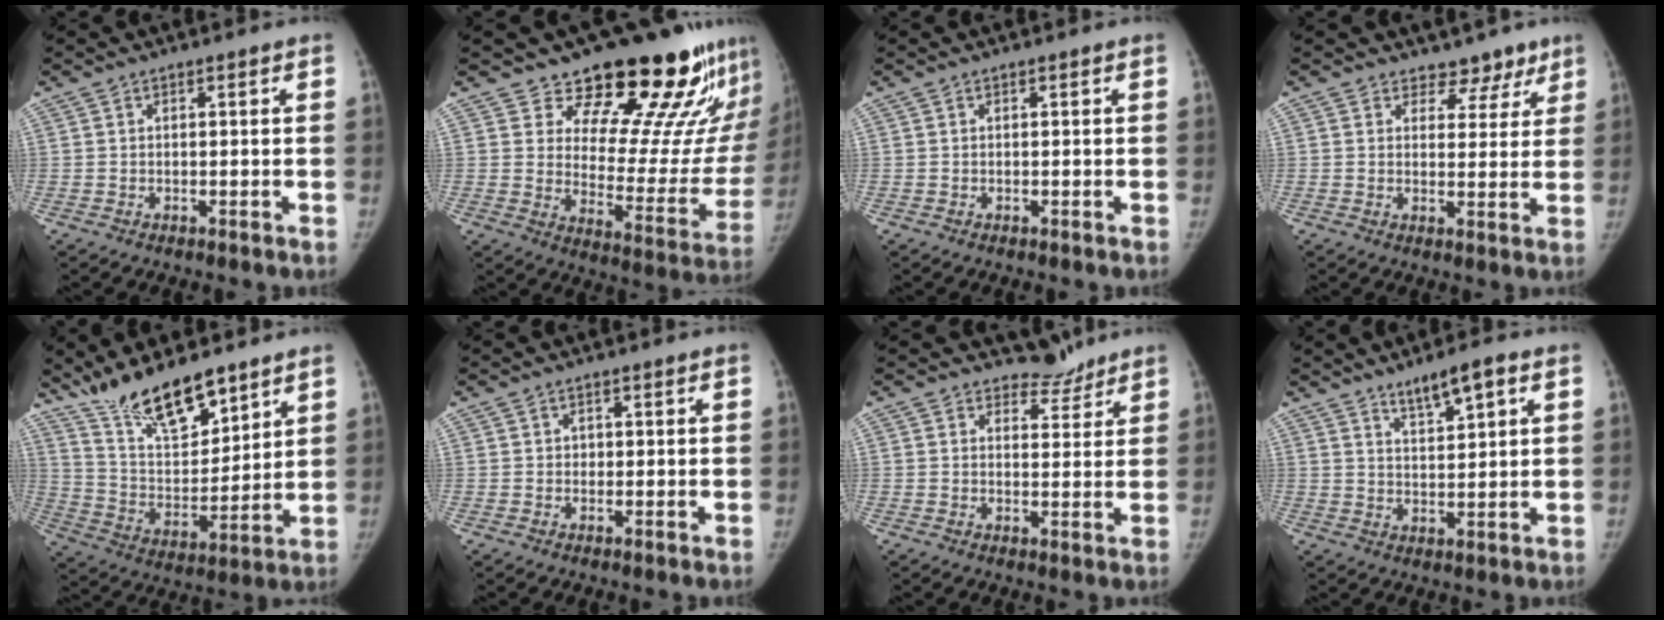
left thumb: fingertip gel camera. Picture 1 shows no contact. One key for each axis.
{"total": 22.8, "fx": 18.3, "fy": 8.5, "fz": 10.7, "tx": -0.088, "ty": -0.129, "tz": 0.241}
{"total": 0.0}
{"total": 5.8, "fx": 4.4, "fy": 3.6, "fz": 0.9, "tx": 0.025, "ty": -0.028, "tz": 0.052}
{"total": 16.2, "fx": 12.4, "fy": 5.6, "fz": 8.7, "tx": -0.115, "ty": -0.072, "tz": 0.234}
{"total": 1.2, "fx": 0.2, "fy": 1.1, "fz": 0.4, "tx": 0.001, "ty": 0.002, "tz": 0.000}
{"total": 4.1, "fx": 3.6, "fy": 1.9, "fz": 0.0, "tx": 0.025, "ty": -0.029, "tz": 0.050}
{"total": 6.4, "fx": 4.0, "fy": 1.6, "fz": 4.7, "tx": -0.070, "ty": -0.020, "tz": 0.067}